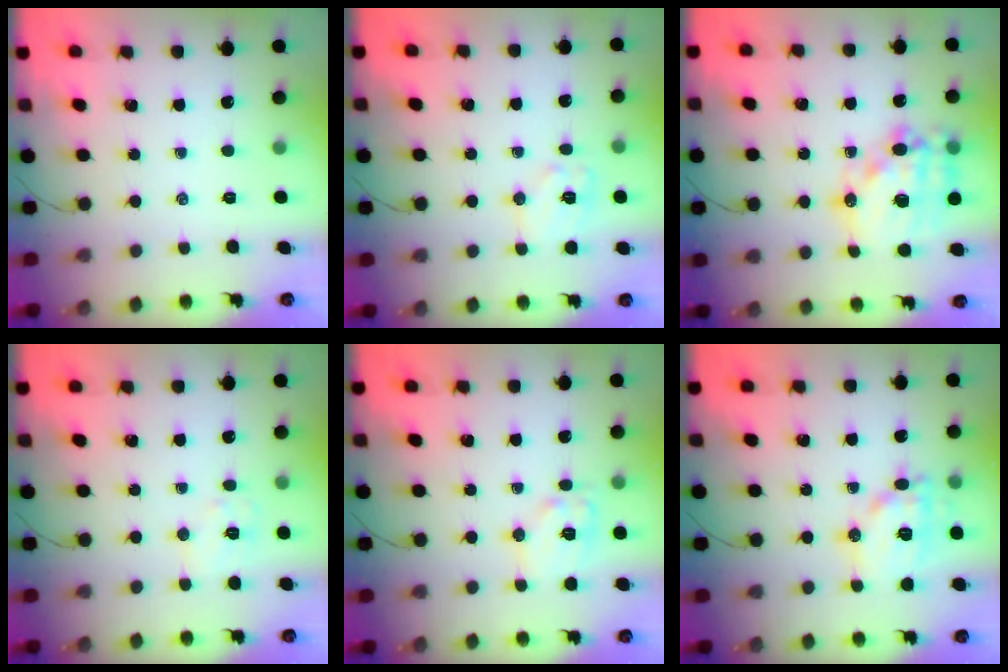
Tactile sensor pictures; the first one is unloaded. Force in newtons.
{"total": 9.4, "press": 9.4, "slide": 0.3}
{"total": 18.4, "press": 18.0, "slide": 3.9}
{"total": 6.5, "press": 6.4, "slide": 1.0}
{"total": 10.1, "press": 10.1, "slide": 0.9}
{"total": 14.0, "press": 13.9, "slide": 1.1}